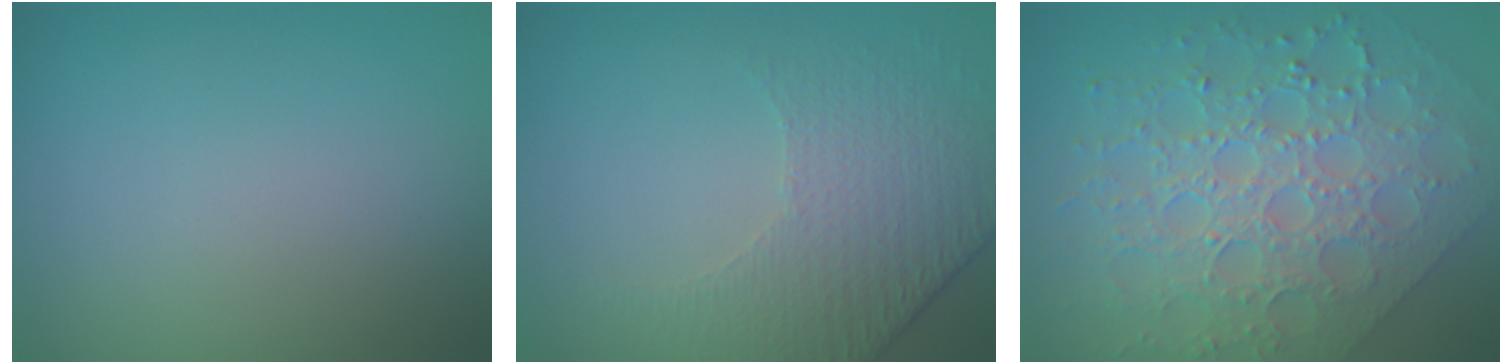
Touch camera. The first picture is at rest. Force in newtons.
{"total": 4.8, "press": 3.4, "slide": 3.3}
{"total": 8.5, "press": 6.2, "slide": 5.8}